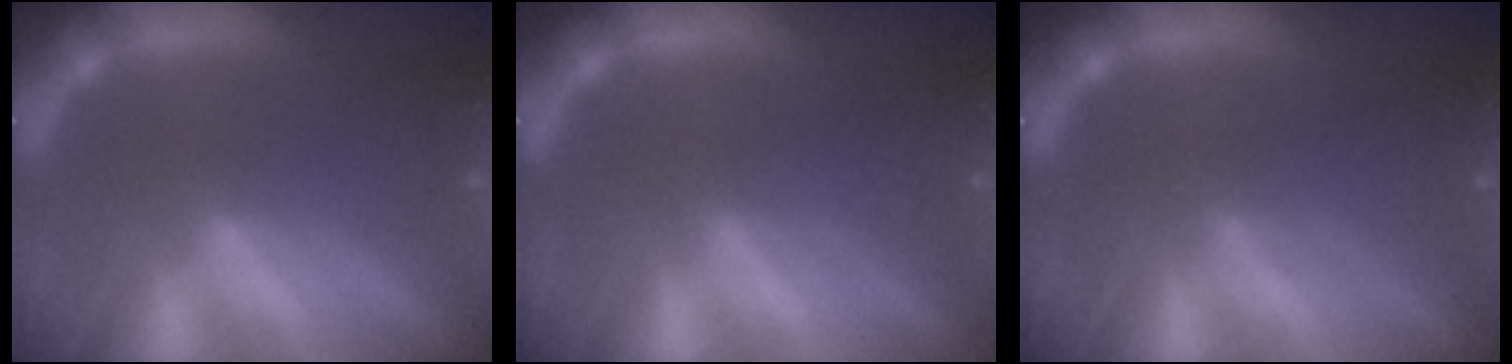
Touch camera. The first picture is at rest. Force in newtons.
{"total": 2.5}
{"total": 3.0}